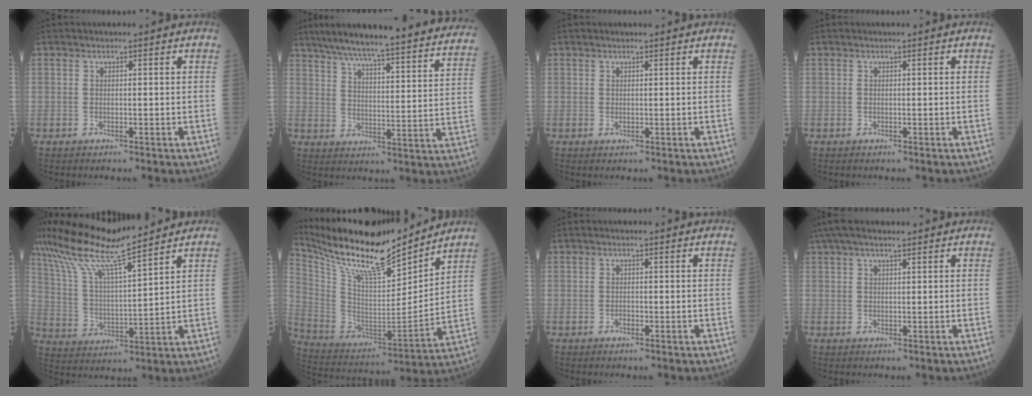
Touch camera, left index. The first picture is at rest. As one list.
[{"total": 31.4, "force": [28.2, 2.2, 13.6], "torque": [-0.208, -0.057, 0.353]}, {"total": 0.7, "force": [0.5, 0.2, 0.4], "torque": [-0.009, 0.002, 0.009]}, {"total": 0.0}, {"total": 13.6, "force": [11.5, -0.4, 7.2], "torque": [-0.152, 0.016, 0.221]}, {"total": 20.4, "force": [18.2, 2.2, 8.9], "torque": [-0.182, -0.018, 0.321]}, {"total": 0.0}, {"total": 7.4, "force": [6.0, 1.1, 4.2], "torque": [-0.073, 0.044, 0.104]}]